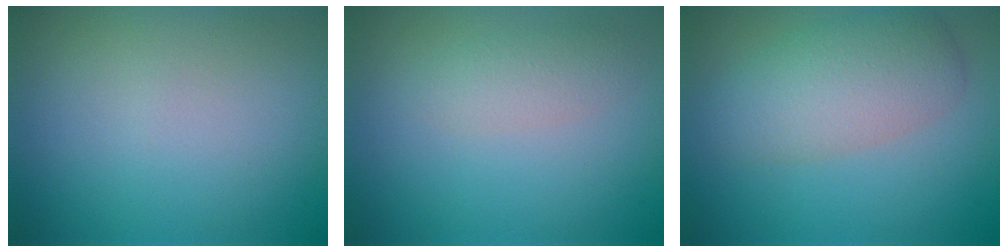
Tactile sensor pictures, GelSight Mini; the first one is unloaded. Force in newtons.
{"total": 2.0, "press": 2.0, "slide": 0.1}
{"total": 5.0, "press": 5.0, "slide": 0.2}